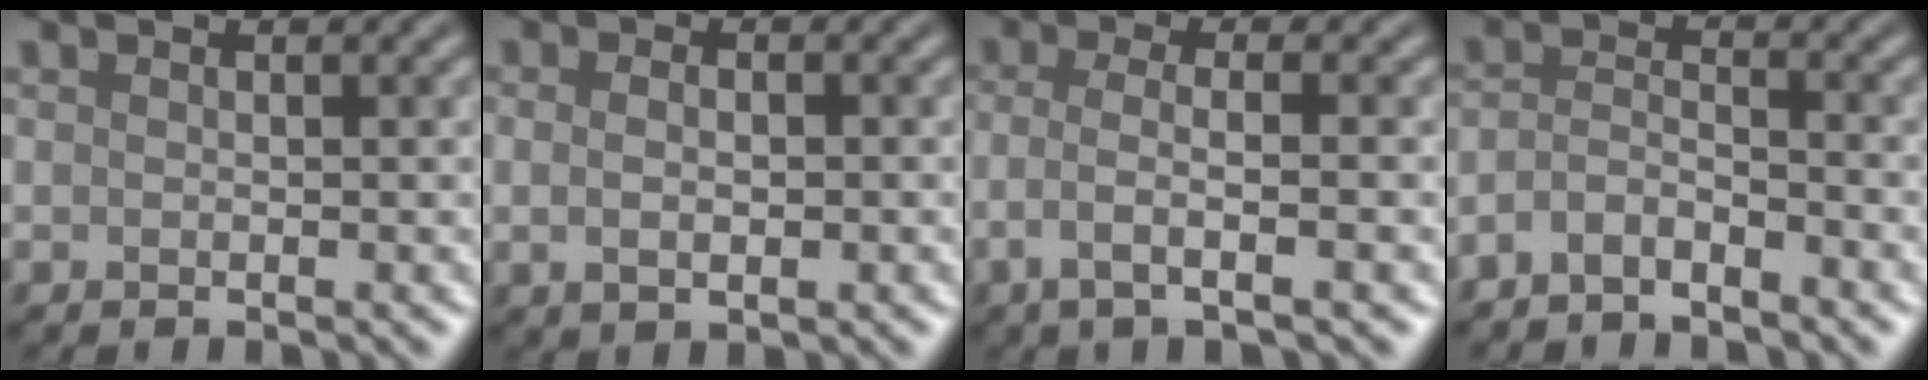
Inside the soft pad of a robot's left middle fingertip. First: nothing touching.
{"total": 2.5, "force": [0.0, 1.6, 1.9], "torque": [-0.024, -0.002, 0.000]}
{"total": 3.4, "force": [-1.0, 1.0, 3.1], "torque": [-0.055, -0.001, -0.028]}
{"total": 2.3, "force": [-1.9, 0.7, 1.0], "torque": [-0.024, 0.002, -0.045]}